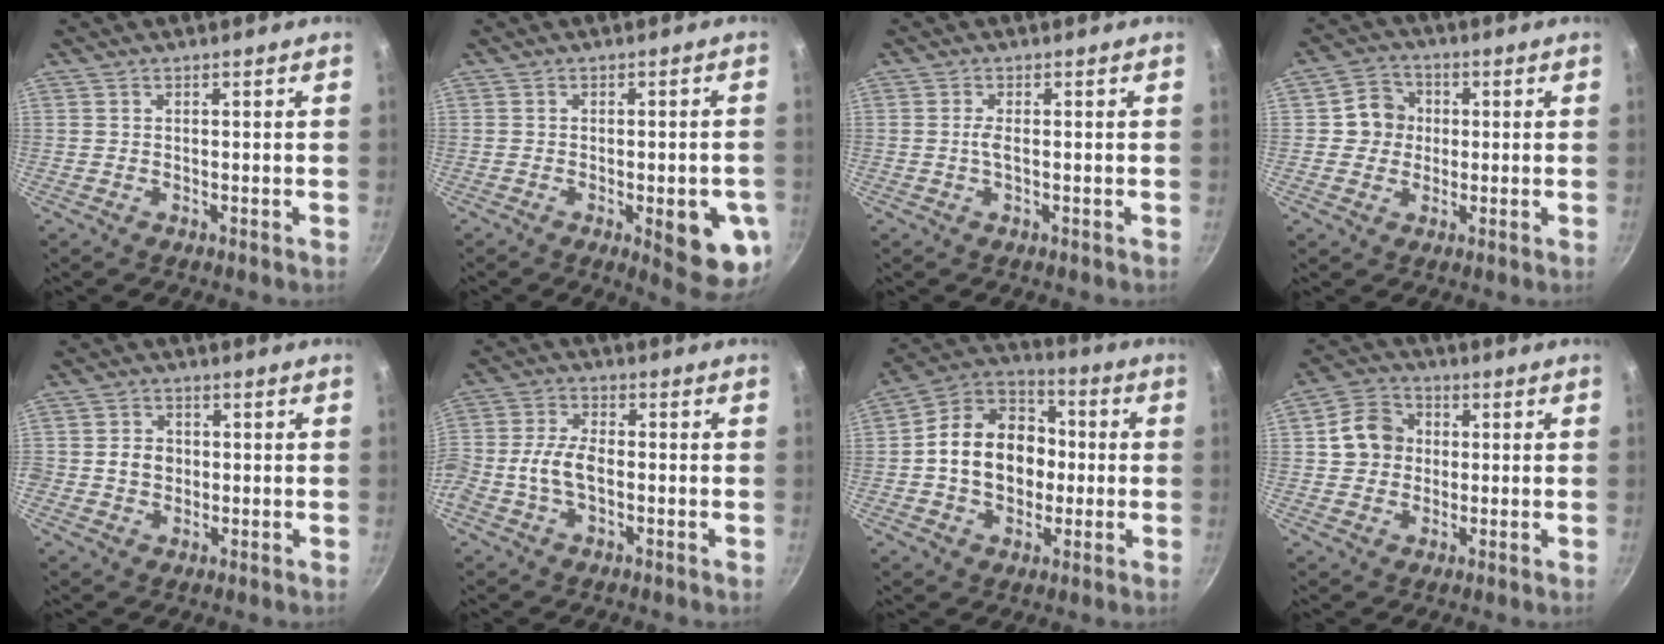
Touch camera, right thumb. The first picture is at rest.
{"total": 11.5, "force": [-3.2, 3.8, 10.4], "torque": [-0.096, 0.002, -0.035]}
{"total": 1.7, "force": [-0.2, 0.4, 1.6], "torque": [-0.038, 0.002, -0.006]}
{"total": 6.4, "force": [0.5, 6.0, 2.2], "torque": [0.004, 0.010, -0.005]}
{"total": 4.4, "force": [-0.2, 3.9, 2.1], "torque": [-0.013, 0.006, -0.008]}
{"total": 7.5, "force": [-1.6, 4.5, 5.9], "torque": [-0.115, 0.027, -0.042]}
{"total": 16.4, "force": [-0.7, 12.8, 10.3], "torque": [-0.137, 0.033, -0.027]}
{"total": 8.5, "force": [0.8, 7.3, 4.2], "torque": [-0.043, 0.015, 0.000]}